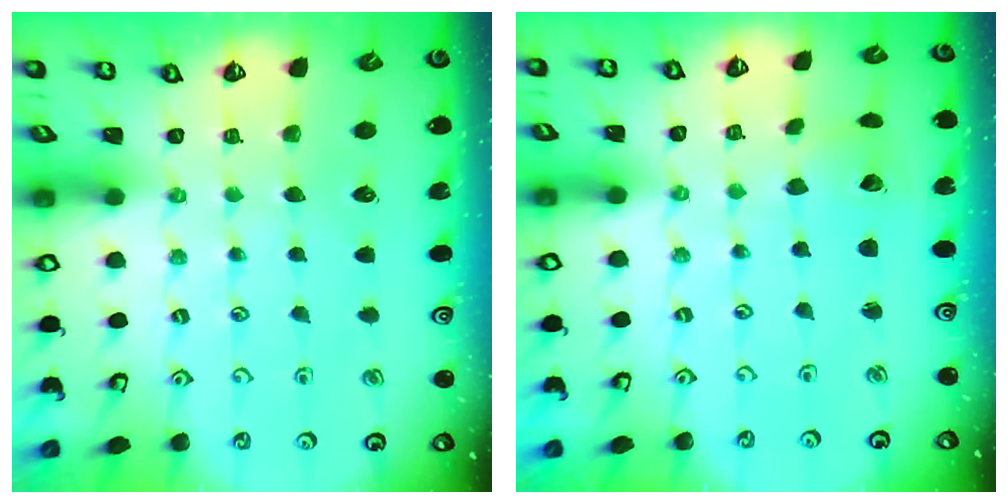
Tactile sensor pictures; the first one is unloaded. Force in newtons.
{"total": 2.5, "press": 2.5, "slide": 0.3}